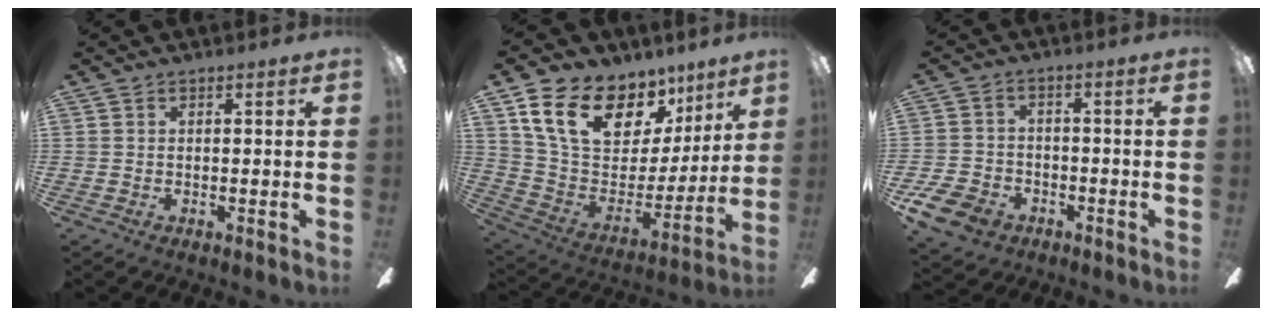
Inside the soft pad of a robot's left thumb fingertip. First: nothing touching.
{"total": 20.5, "force": [12.3, 12.2, 11.0], "torque": [-0.188, -0.067, 0.225]}
{"total": 8.7, "force": [-5.0, 5.9, 3.9], "torque": [-0.091, 0.031, -0.094]}